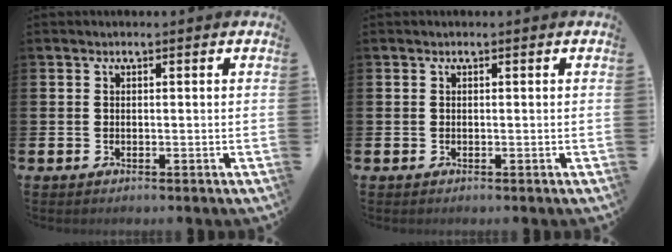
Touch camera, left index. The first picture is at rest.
{"total": 0.0}